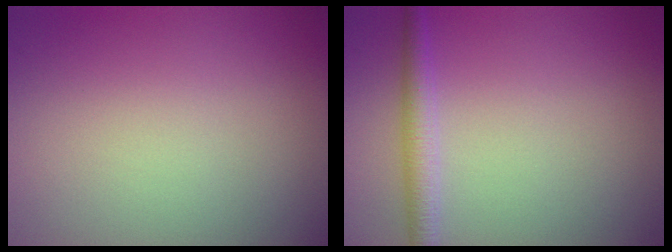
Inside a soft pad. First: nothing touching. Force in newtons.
{"total": 2.1, "press": 2.1, "slide": 0.0}